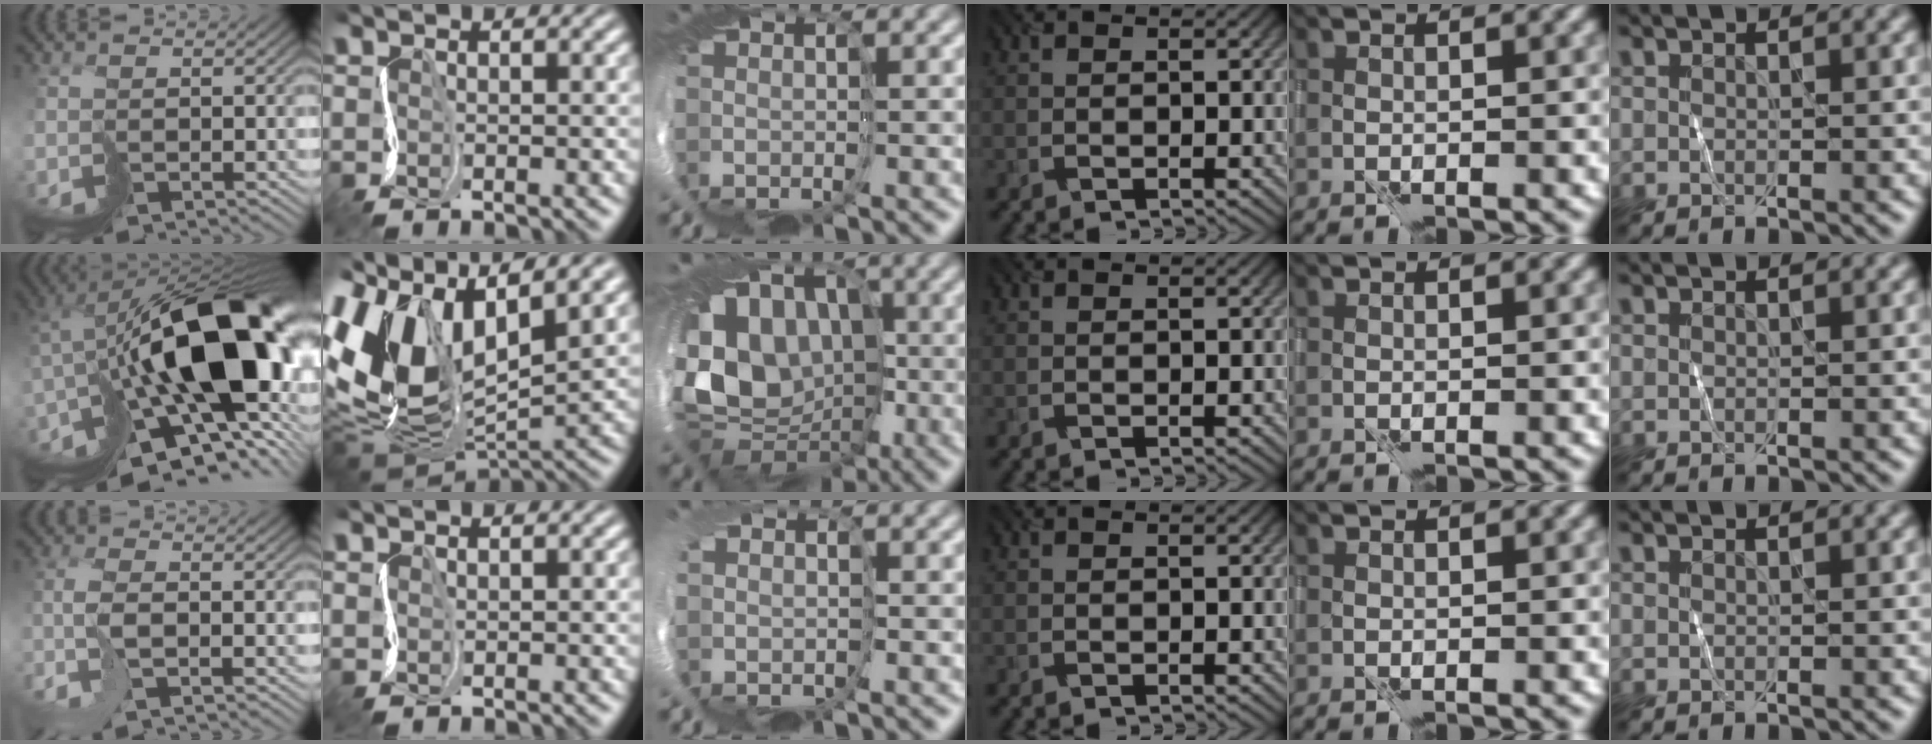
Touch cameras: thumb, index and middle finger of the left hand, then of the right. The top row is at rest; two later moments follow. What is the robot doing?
{"motion": "cut", "object": "tissue"}